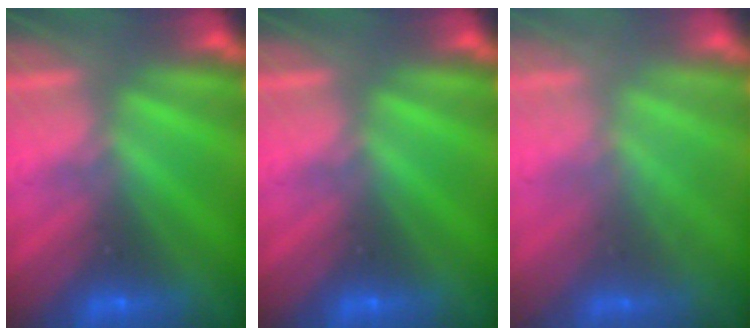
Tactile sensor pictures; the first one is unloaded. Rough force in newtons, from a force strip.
{"total": 0.0}
{"total": 2.3}